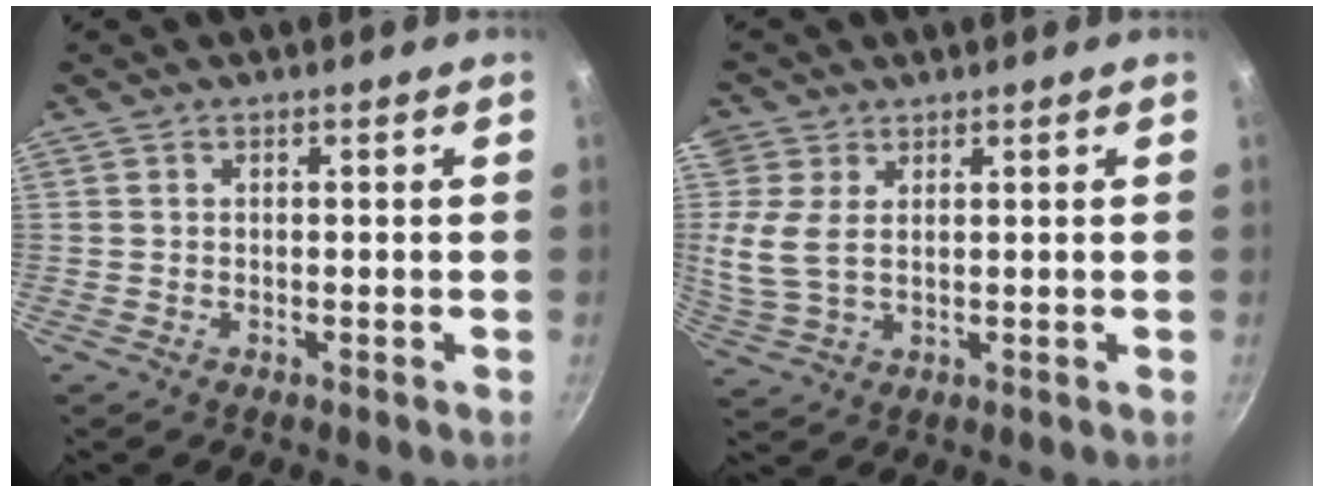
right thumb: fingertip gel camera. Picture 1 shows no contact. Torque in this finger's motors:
{"motor_torque": [-0.10, 0.22, -0.15, 0.66, 0.14]}